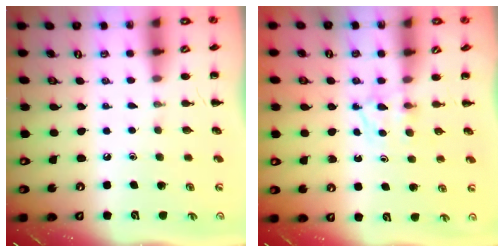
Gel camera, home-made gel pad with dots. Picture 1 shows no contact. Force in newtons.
{"total": 3.3, "press": 3.1, "slide": 1.2}